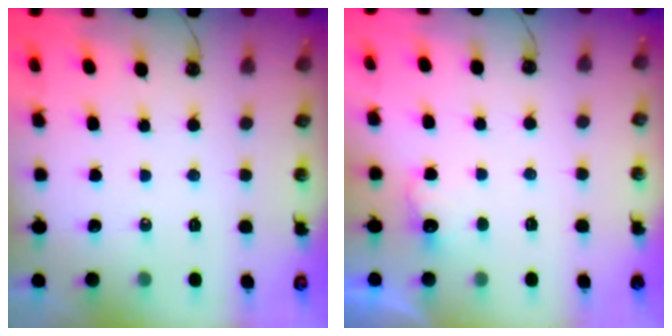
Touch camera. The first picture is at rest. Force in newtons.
{"total": 3.8, "press": 3.7, "slide": 0.9}